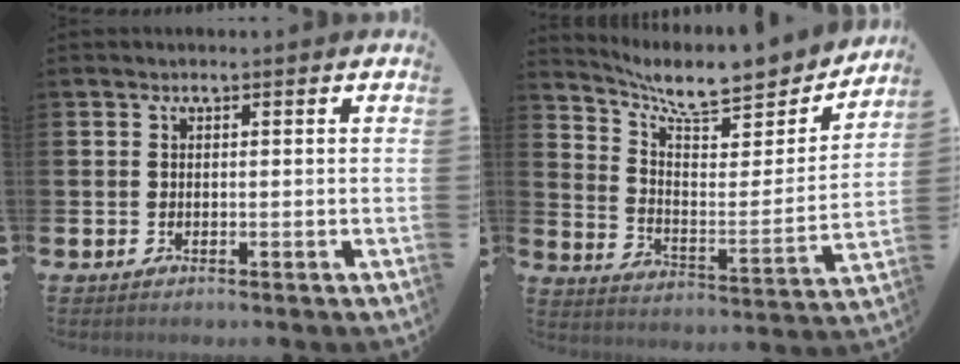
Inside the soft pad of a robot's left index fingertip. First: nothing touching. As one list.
[{"total": 9.4, "force": [8.5, 2.2, 3.5], "torque": [-0.085, -0.069, 0.141]}]